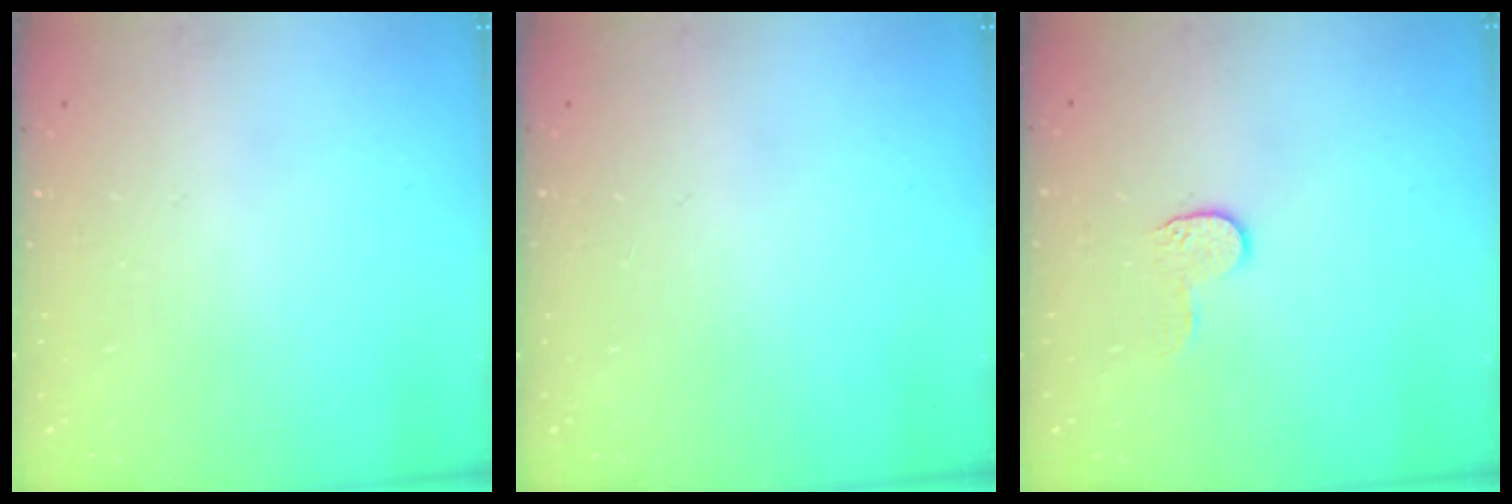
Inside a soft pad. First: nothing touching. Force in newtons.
{"total": 0.0}
{"total": 4.2, "press": 4.2, "slide": 0.3}